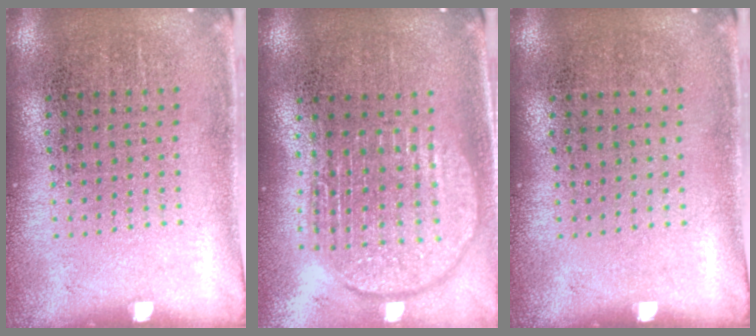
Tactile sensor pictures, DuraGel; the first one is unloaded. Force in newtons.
{"total": 1.8, "press": 1.6, "slide": 1.0}
{"total": 0.0}